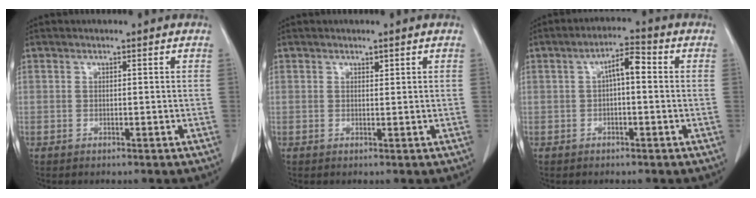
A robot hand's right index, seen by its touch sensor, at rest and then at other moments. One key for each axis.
{"total": 0.6, "fx": 0.4, "fy": 0.2, "fz": 0.3, "tx": -0.004, "ty": -0.004, "tz": 0.006}
{"total": 4.5, "fx": 0.4, "fy": 1.3, "fz": 4.2, "tx": -0.072, "ty": 0.020, "tz": 0.004}